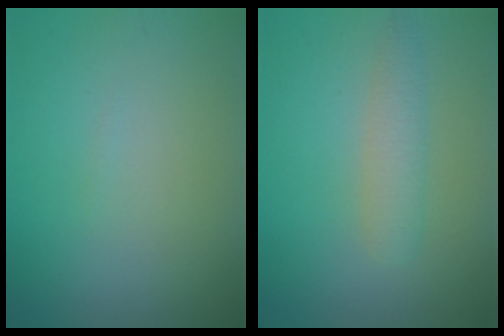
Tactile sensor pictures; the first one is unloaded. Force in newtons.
{"total": 2.3, "press": 2.3, "slide": 0.1}